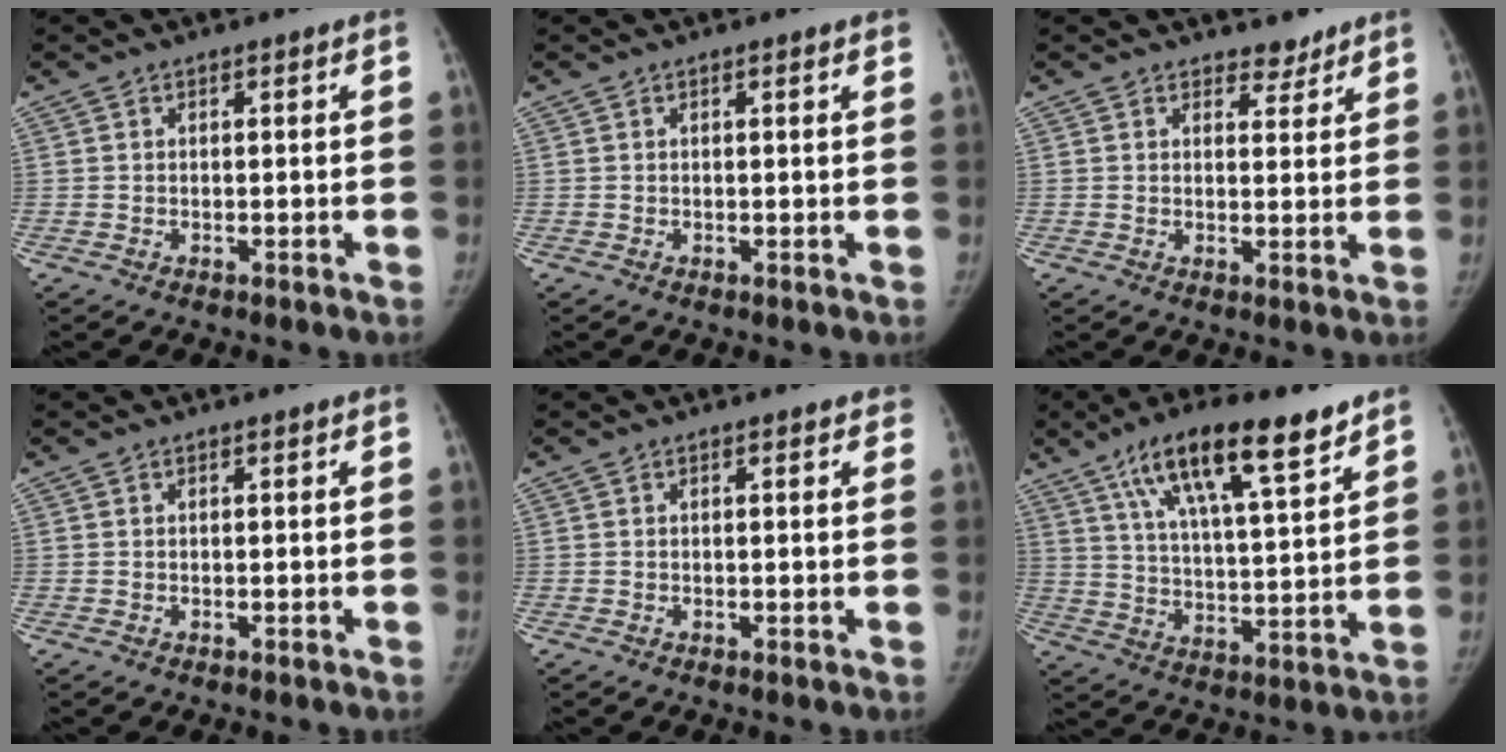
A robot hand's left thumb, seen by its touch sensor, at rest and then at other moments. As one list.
[{"total": 1.4, "force": [0.8, 0.2, 1.1], "torque": [-0.013, 0.003, 0.008]}, {"total": 2.8, "force": [2.3, 1.5, 0.2], "torque": [0.021, -0.016, 0.030]}, {"total": 0.0}, {"total": 1.6, "force": [0.9, 0.6, 1.2], "torque": [-0.007, 0.001, 0.007]}, {"total": 17.5, "force": [11.0, 4.6, 12.8], "torque": [-0.197, -0.037, 0.191]}]